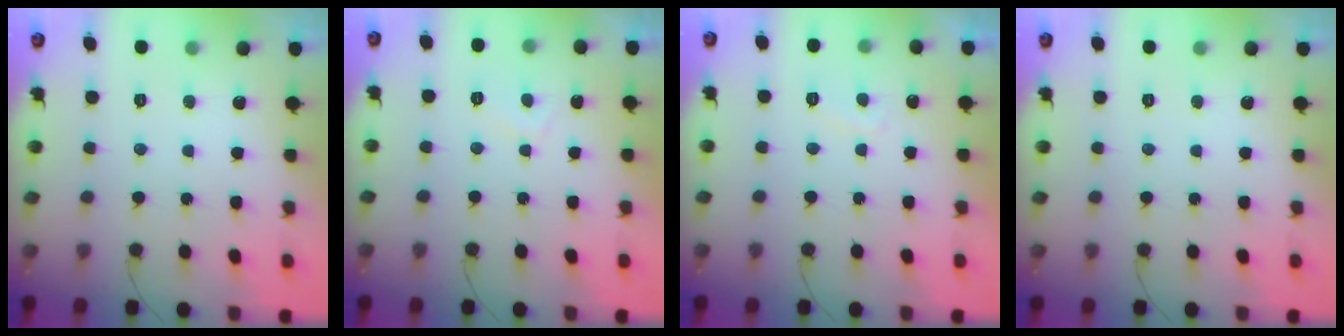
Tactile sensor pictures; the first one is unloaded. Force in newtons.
{"total": 2.2, "press": 2.1, "slide": 0.5}
{"total": 2.1, "press": 2.0, "slide": 0.7}
{"total": 0.0}